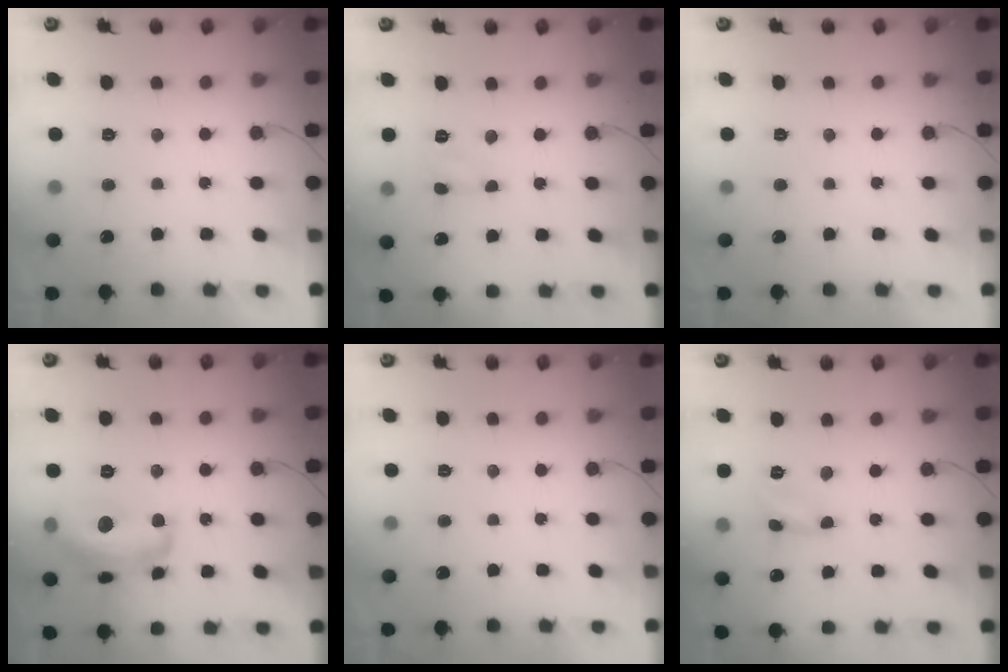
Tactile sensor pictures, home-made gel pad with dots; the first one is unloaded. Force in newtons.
{"total": 2.8, "press": 2.8, "slide": 0.4}
{"total": 0.0}
{"total": 14.5, "press": 14.5, "slide": 0.8}
{"total": 0.0}
{"total": 2.3, "press": 2.3, "slide": 0.2}